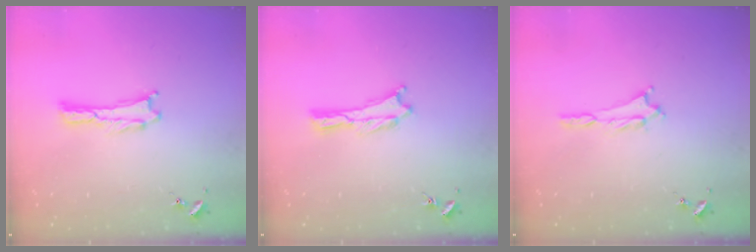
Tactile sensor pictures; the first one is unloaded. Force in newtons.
{"total": 0.0}
{"total": 1.2, "press": 1.2, "slide": 0.2}